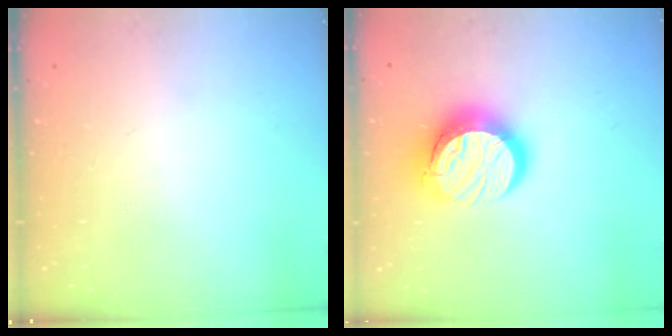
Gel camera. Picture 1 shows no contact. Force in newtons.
{"total": 13.5, "press": 13.5, "slide": 1.4}